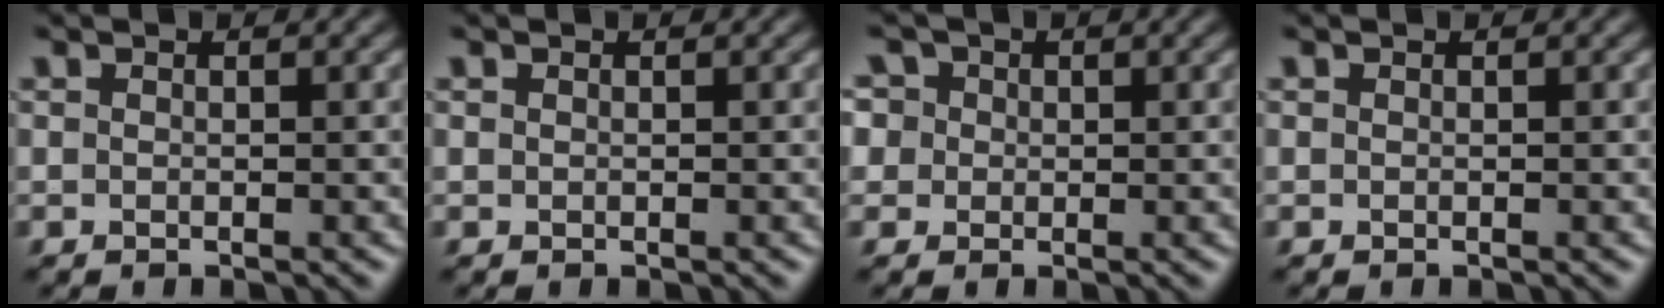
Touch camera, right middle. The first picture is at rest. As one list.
[{"total": 0.0}, {"total": 5.2, "force": [2.2, 4.1, 2.2], "torque": [-0.050, 0.022, 0.013]}, {"total": 0.0}]